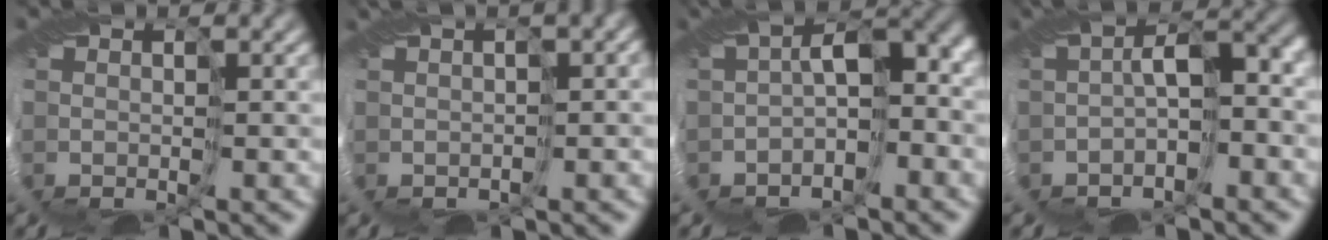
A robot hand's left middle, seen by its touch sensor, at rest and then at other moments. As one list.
[{"total": 3.9, "force": [1.7, 1.1, 3.4], "torque": [-0.048, 0.016, 0.034]}, {"total": 6.3, "force": [-0.4, 3.5, 5.2], "torque": [-0.071, 0.014, -0.005]}, {"total": 5.6, "force": [-0.5, 2.9, 4.7], "torque": [-0.061, 0.020, -0.004]}]